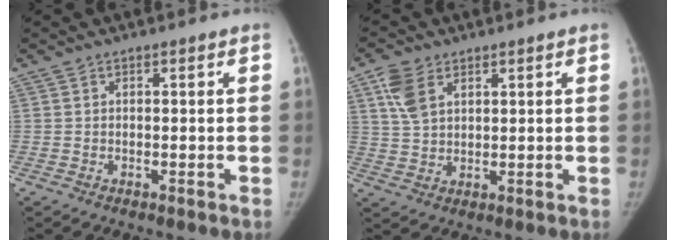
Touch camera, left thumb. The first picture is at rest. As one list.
[{"total": 6.5, "force": [3.2, 4.0, 4.0], "torque": [-0.075, -0.005, 0.069]}]